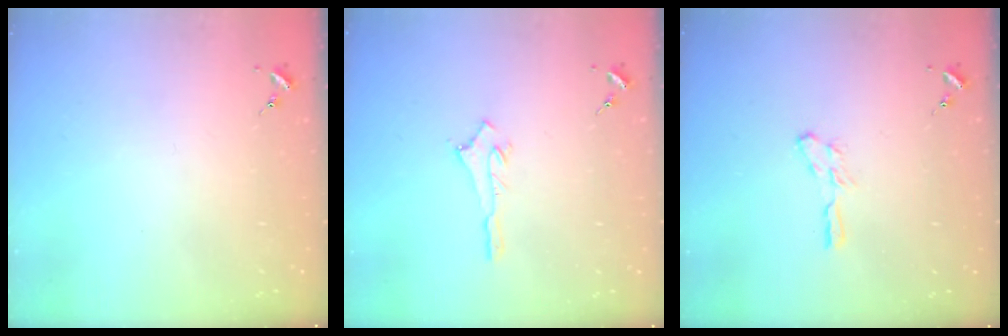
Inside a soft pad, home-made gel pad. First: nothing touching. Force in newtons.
{"total": 2.7, "press": 2.7, "slide": 0.2}
{"total": 4.4, "press": 4.3, "slide": 0.3}